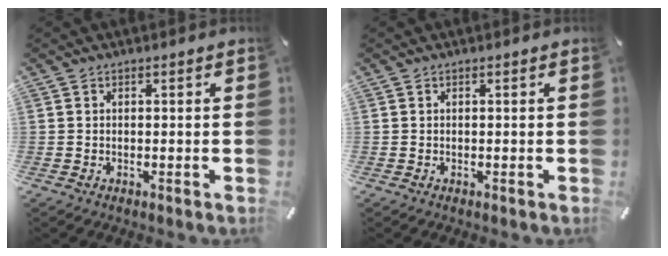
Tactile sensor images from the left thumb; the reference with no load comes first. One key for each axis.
{"total": 0.0}